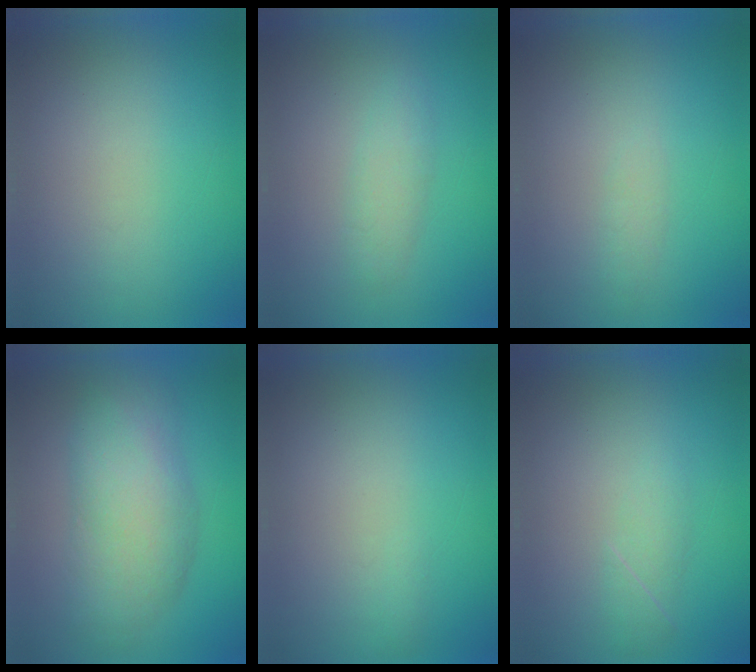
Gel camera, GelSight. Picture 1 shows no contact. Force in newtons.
{"total": 2.2}
{"total": 1.3}
{"total": 7.1}
{"total": 1.1}
{"total": 2.1}